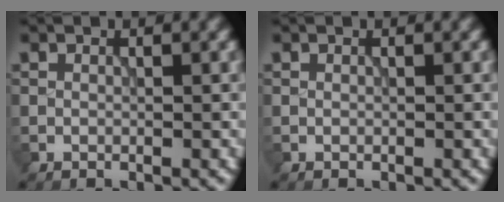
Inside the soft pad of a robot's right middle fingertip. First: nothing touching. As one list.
[{"total": 0.0}]